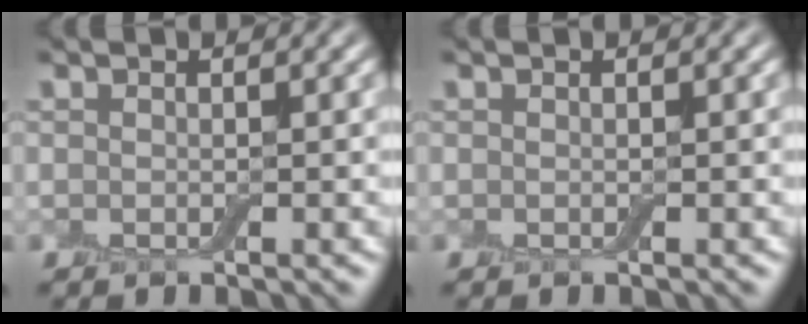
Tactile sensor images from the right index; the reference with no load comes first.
{"total": 0.0}